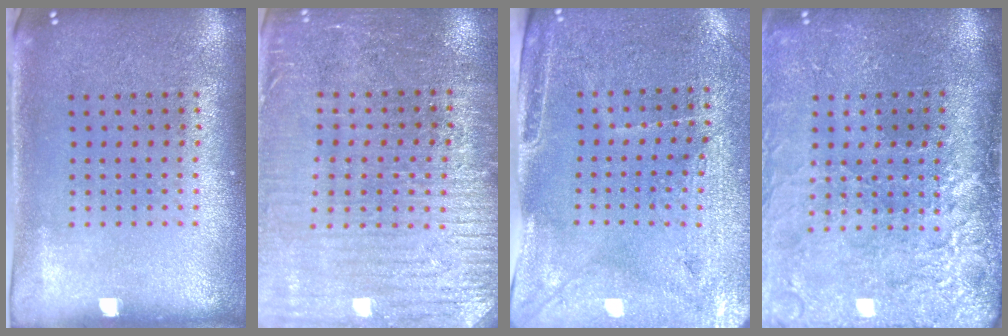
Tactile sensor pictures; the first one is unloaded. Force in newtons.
{"total": 3.1, "press": 3.0, "slide": 0.9}
{"total": 3.0, "press": 2.8, "slide": 1.3}
{"total": 4.4, "press": 3.6, "slide": 2.5}